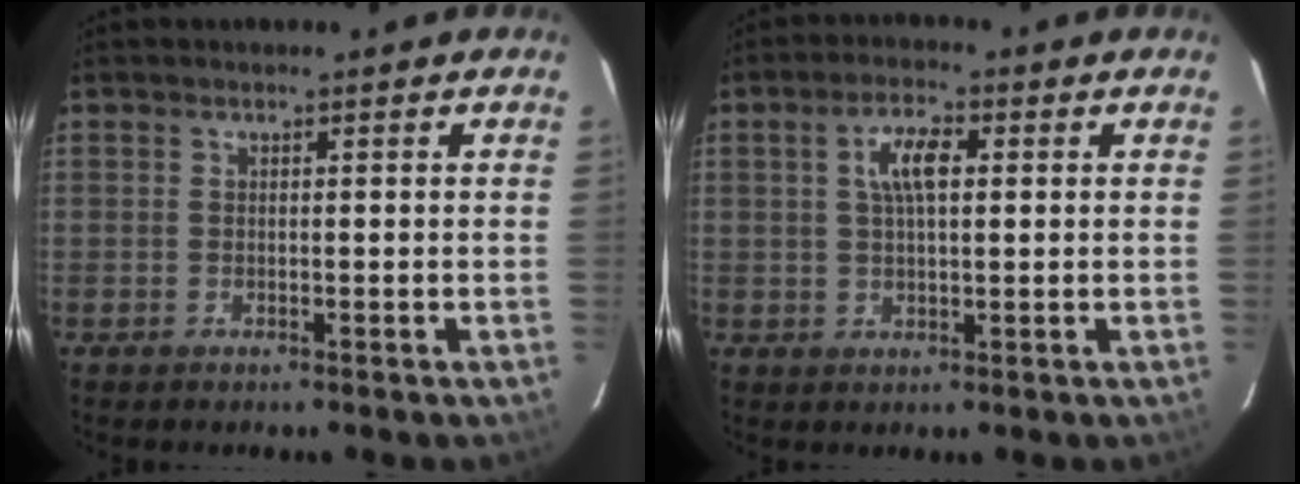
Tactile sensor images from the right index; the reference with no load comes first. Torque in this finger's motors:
{"motor_torque": [0.83, 0.00, 0.41, 0.10]}